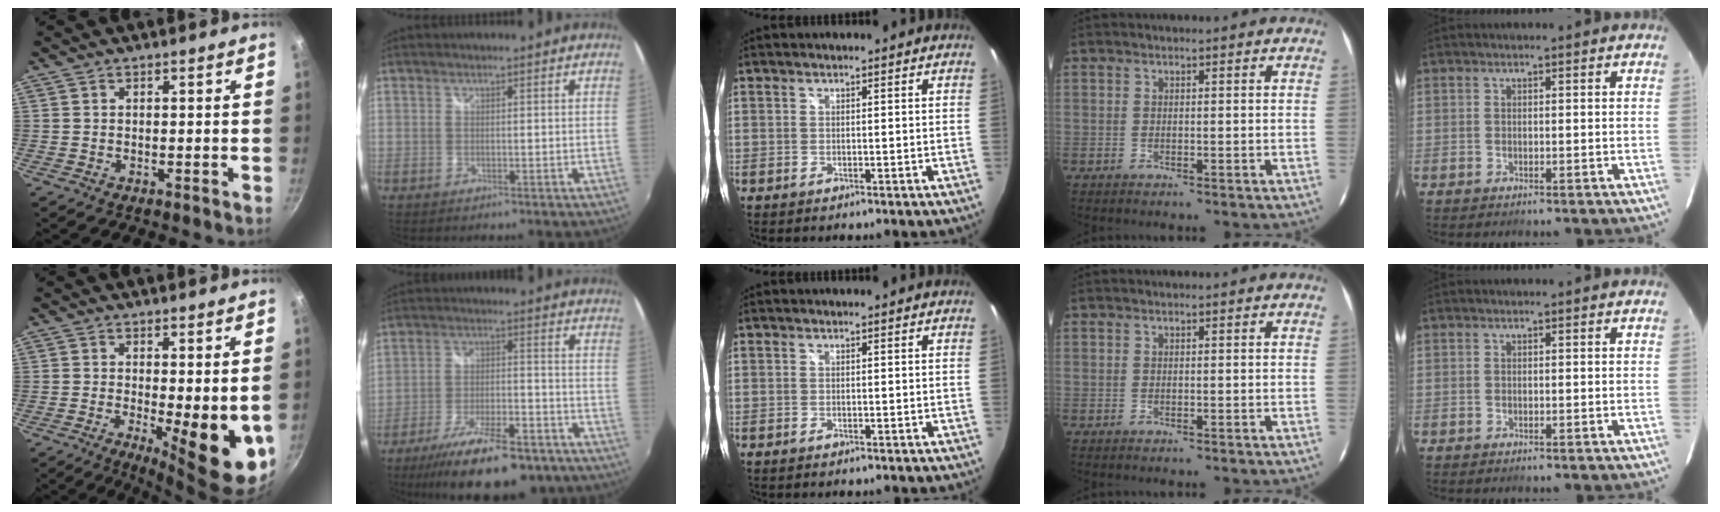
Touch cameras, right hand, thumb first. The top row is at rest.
{"thumb": {"total": 10.9, "force": [-1.2, 3.4, 10.3], "torque": [-0.121, -0.014, -0.004]}, "index": {"total": 19.6, "force": [-14.8, 6.1, 11.4], "torque": [-0.208, -0.025, -0.216]}}